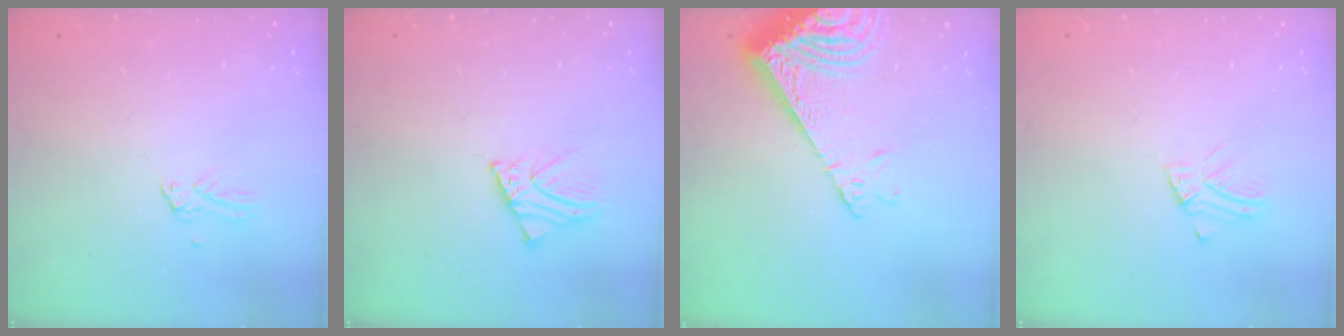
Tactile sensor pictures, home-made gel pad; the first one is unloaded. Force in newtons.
{"total": 2.3, "press": 2.3, "slide": 0.3}
{"total": 13.3, "press": 13.2, "slide": 1.8}
{"total": 1.6, "press": 1.6, "slide": 0.1}